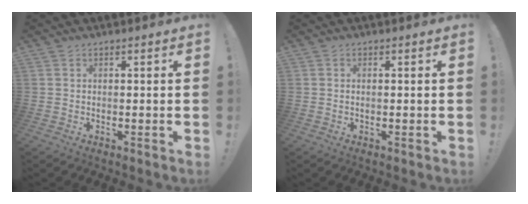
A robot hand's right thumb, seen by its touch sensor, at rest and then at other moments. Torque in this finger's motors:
{"motor_torque": [-0.41, 0.02, -0.01, 0.22, -0.01]}